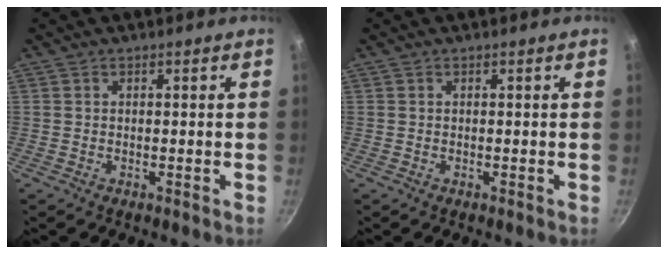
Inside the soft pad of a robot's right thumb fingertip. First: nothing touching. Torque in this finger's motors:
{"motor_torque": [-0.01, -0.01, -0.04, -0.04, 0.00]}